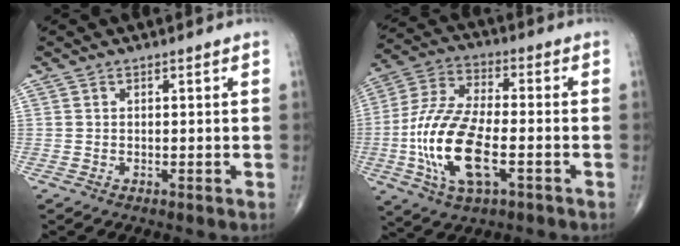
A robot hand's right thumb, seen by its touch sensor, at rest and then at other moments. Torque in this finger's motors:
{"motor_torque": [2.46, 2.54, 2.18, -0.12, 0.32]}